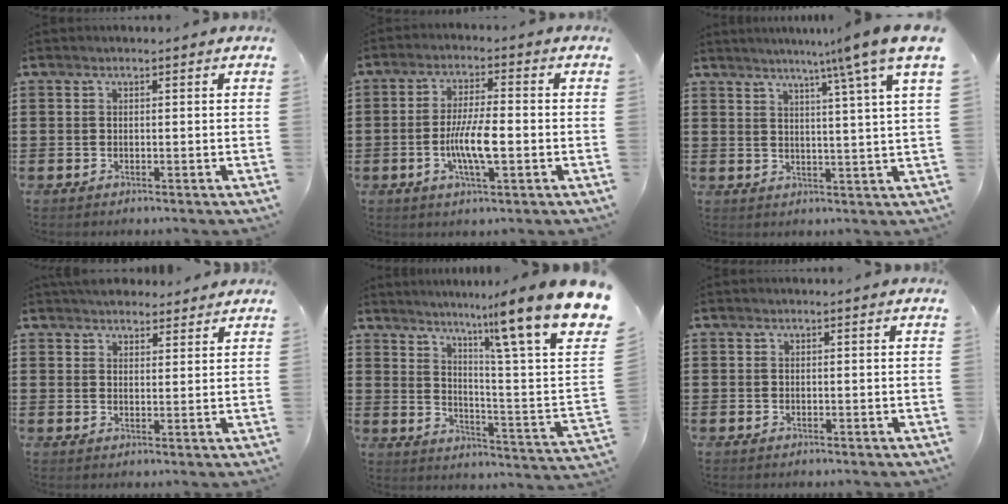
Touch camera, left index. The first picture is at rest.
{"total": 7.5, "force": [-1.5, 1.9, 7.0], "torque": [-0.146, -0.005, -0.033]}
{"total": 7.4, "force": [5.1, -1.8, 5.0], "torque": [-0.100, -0.028, 0.074]}
{"total": 3.5, "force": [3.3, 1.0, 0.3], "torque": [-0.014, -0.002, 0.065]}
{"total": 13.5, "force": [9.0, 0.0, 10.0], "torque": [-0.180, -0.074, 0.135]}
{"total": 0.0}